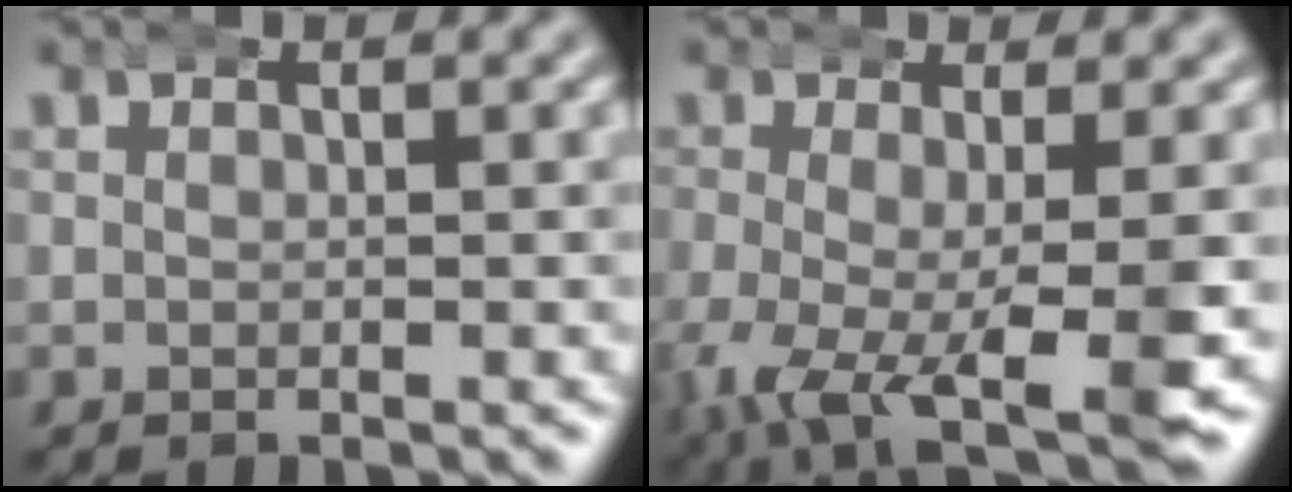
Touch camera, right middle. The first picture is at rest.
{"total": 10.7, "force": [-5.3, 4.7, 8.1], "torque": [-0.154, -0.042, -0.067]}